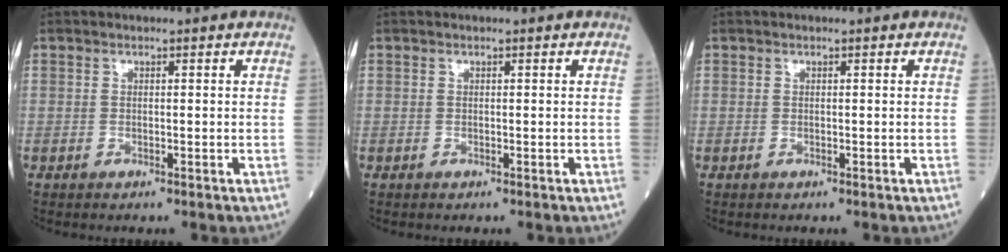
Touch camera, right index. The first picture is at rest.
{"total": 0.0}
{"total": 0.0}